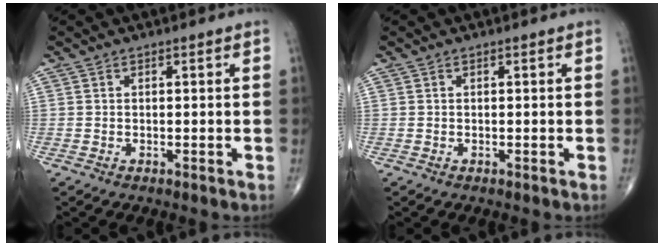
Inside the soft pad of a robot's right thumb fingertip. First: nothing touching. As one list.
[{"total": 0.0}]